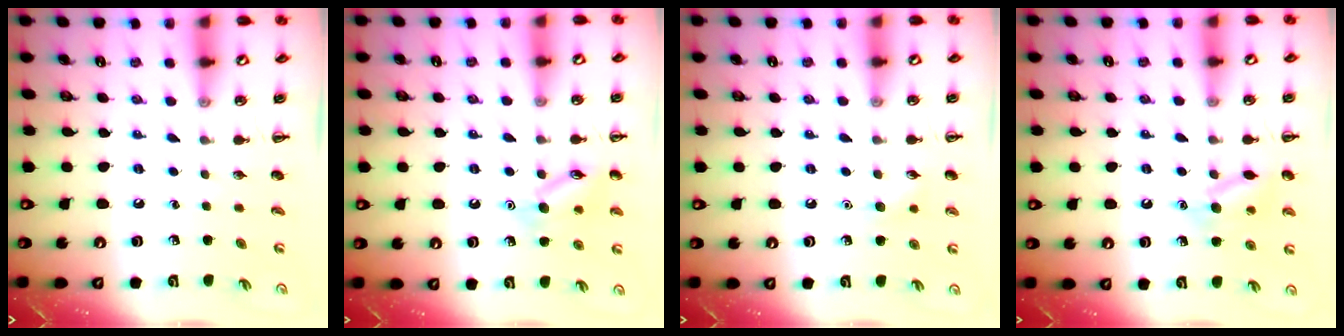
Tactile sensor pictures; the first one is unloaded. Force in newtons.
{"total": 11.1, "press": 11.0, "slide": 0.7}
{"total": 7.1, "press": 6.8, "slide": 2.0}
{"total": 11.1, "press": 11.0, "slide": 1.7}